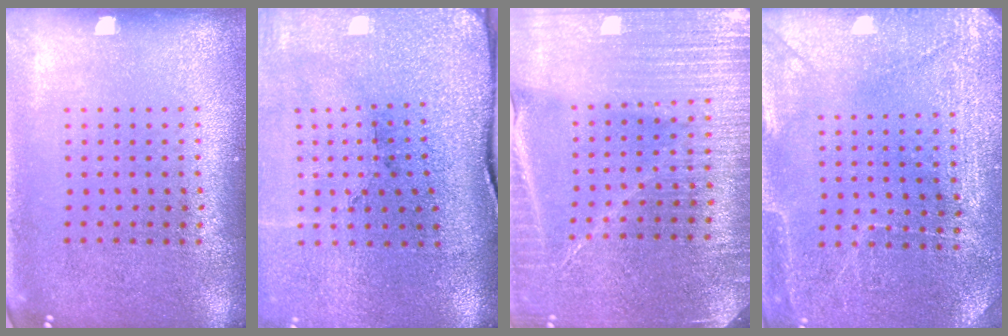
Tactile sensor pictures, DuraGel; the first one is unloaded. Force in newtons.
{"total": 3.6, "press": 3.3, "slide": 1.5}
{"total": 4.3, "press": 4.0, "slide": 1.6}
{"total": 2.9, "press": 2.9, "slide": 0.2}